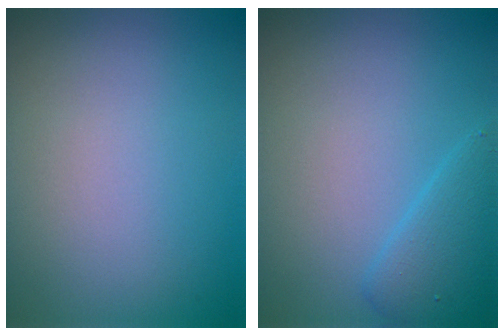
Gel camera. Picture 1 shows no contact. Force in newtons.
{"total": 2.9, "press": 2.9, "slide": 0.2}